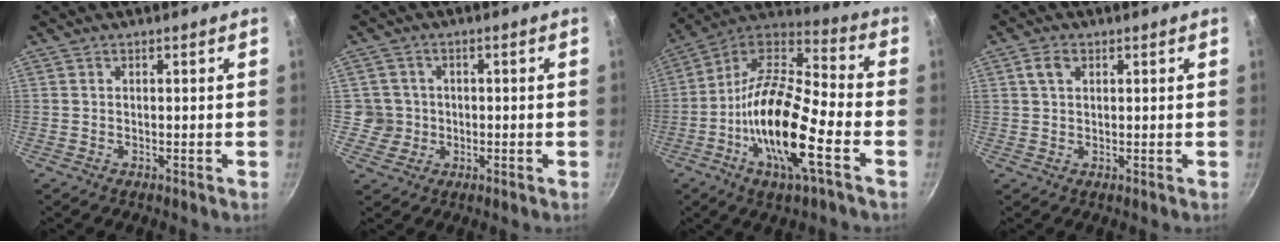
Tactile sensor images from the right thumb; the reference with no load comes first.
{"total": 4.6, "force": [-0.2, 4.5, 0.4], "torque": [0.023, 0.015, -0.002]}
{"total": 20.7, "force": [-6.6, 6.4, 18.5], "torque": [-0.337, 0.036, -0.144]}
{"total": 2.9, "force": [1.1, 2.0, 1.8], "torque": [-0.027, 0.004, 0.020]}